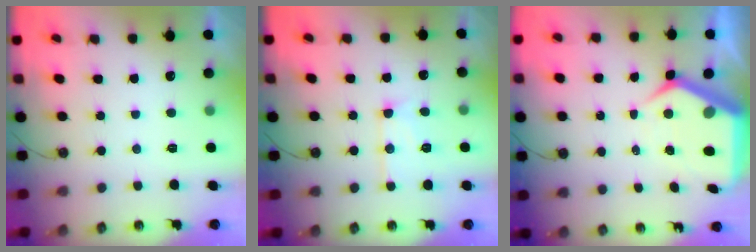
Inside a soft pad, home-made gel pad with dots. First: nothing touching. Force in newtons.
{"total": 10.9, "press": 10.9, "slide": 1.0}
{"total": 10.1, "press": 10.1, "slide": 1.2}